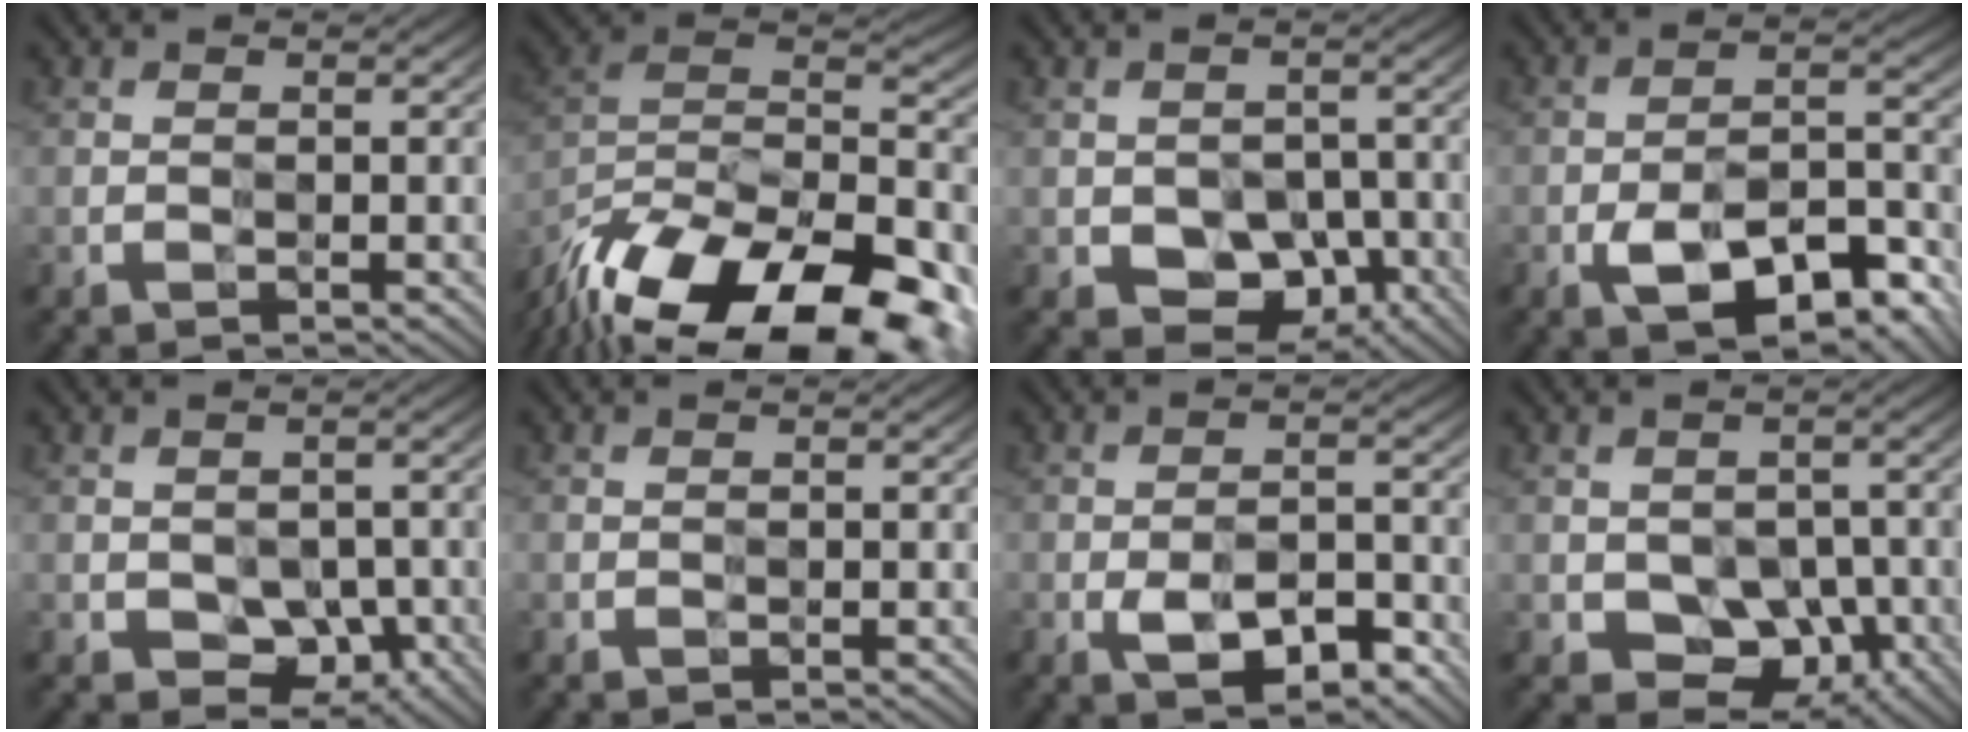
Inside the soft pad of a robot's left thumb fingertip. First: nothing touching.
{"total": 21.8, "force": [-17.8, 8.3, 9.5], "torque": [-0.152, -0.031, -0.257]}
{"total": 5.3, "force": [-2.0, 4.1, 2.8], "torque": [-0.043, -0.009, -0.027]}
{"total": 9.0, "force": [-5.8, 3.7, 5.9], "torque": [-0.094, -0.004, -0.099]}
{"total": 3.3, "force": [-0.7, 2.7, 1.8], "torque": [-0.035, -0.008, -0.010]}
{"total": 0.0}
{"total": 4.7, "force": [-3.1, 2.0, 2.9], "torque": [-0.048, -0.001, -0.055]}
{"total": 5.6, "force": [-1.3, 4.5, 3.1], "torque": [-0.050, -0.016, -0.016]}